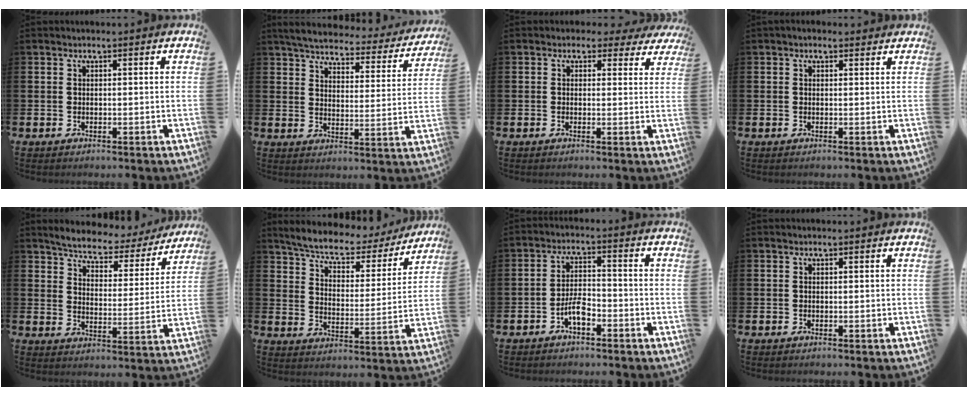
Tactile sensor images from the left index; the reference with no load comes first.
{"total": 4.7, "force": [4.3, 1.0, 1.5], "torque": [-0.056, -0.032, 0.068]}
{"total": 1.8, "force": [1.1, 1.4, 0.3], "torque": [-0.006, -0.001, 0.013]}
{"total": 0.9, "force": [0.6, 0.5, 0.4], "torque": [0.001, 0.005, 0.008]}
{"total": 5.7, "force": [5.5, 1.3, 0.9], "torque": [-0.044, -0.045, 0.089]}
{"total": 6.9, "force": [6.4, 1.8, 2.0], "torque": [-0.068, -0.048, 0.105]}
{"total": 3.8, "force": [-2.2, 1.4, 2.8], "torque": [-0.055, 0.014, -0.040]}
{"total": 0.0}